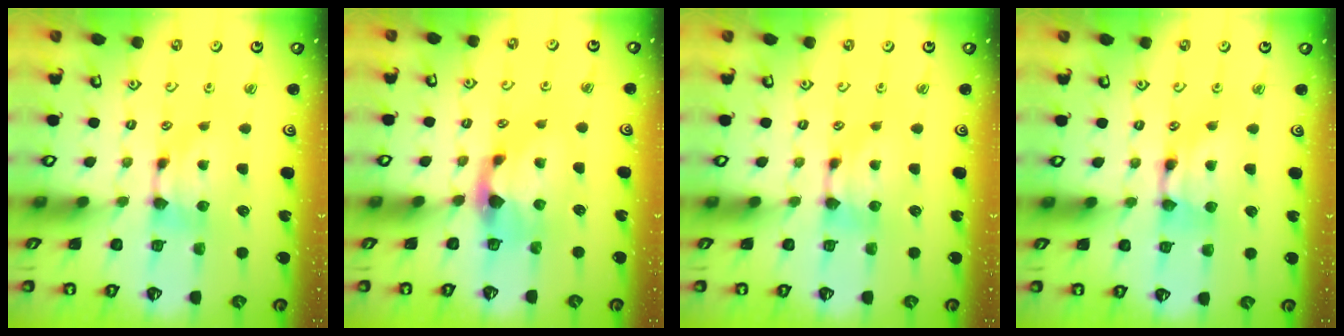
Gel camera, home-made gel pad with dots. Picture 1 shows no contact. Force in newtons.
{"total": 2.3, "press": 1.9, "slide": 1.2}
{"total": 0.0}
{"total": 2.2, "press": 2.2, "slide": 0.0}